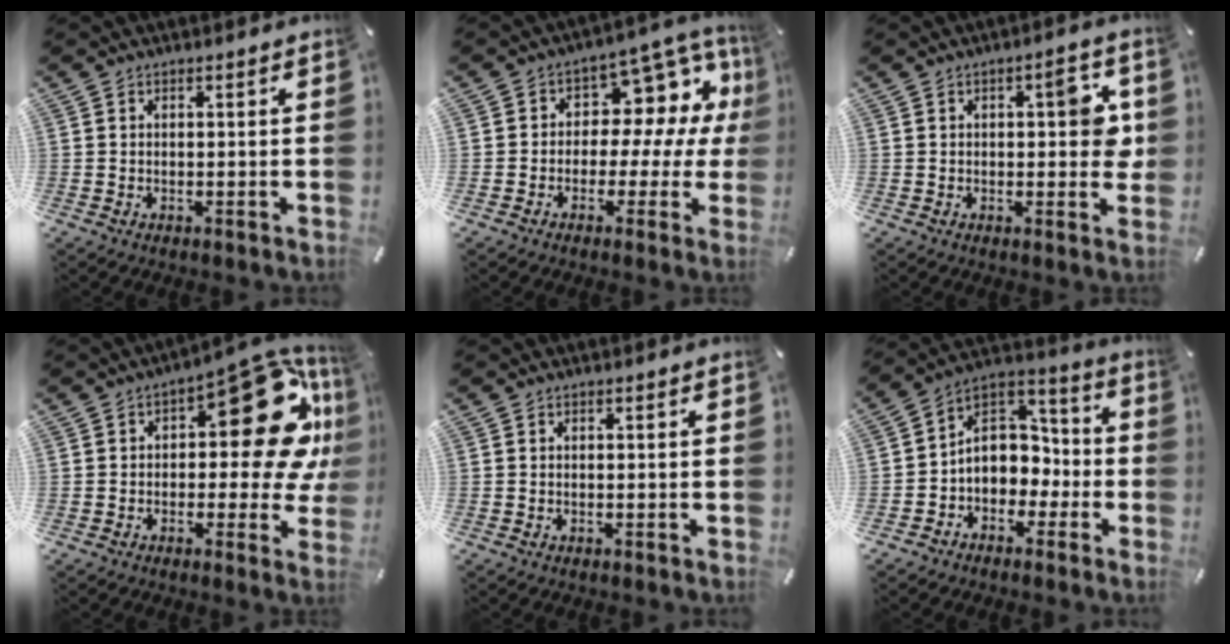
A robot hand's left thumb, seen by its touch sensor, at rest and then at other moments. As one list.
[{"total": 10.5, "force": [2.4, 7.7, 6.7], "torque": [-0.089, -0.029, 0.045]}, {"total": 7.7, "force": [1.4, 3.5, 6.8], "torque": [-0.078, -0.006, 0.014]}, {"total": 23.5, "force": [5.8, 11.6, 19.6], "torque": [-0.226, -0.039, 0.098]}, {"total": 0.0}, {"total": 9.1, "force": [-1.4, 8.4, 3.0], "torque": [-0.058, 0.004, -0.023]}]